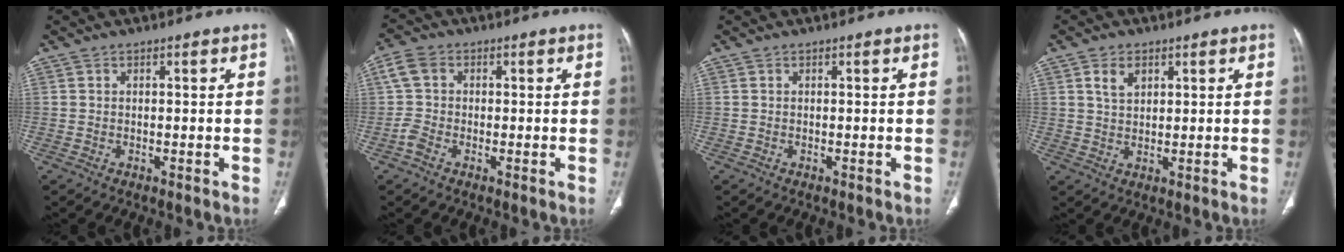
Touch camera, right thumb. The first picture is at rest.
{"total": 4.0, "force": [-0.7, 3.1, 2.3], "torque": [-0.054, 0.013, -0.022]}
{"total": 0.0}
{"total": 4.1, "force": [1.9, 2.6, 2.5], "torque": [-0.037, -0.009, 0.040]}